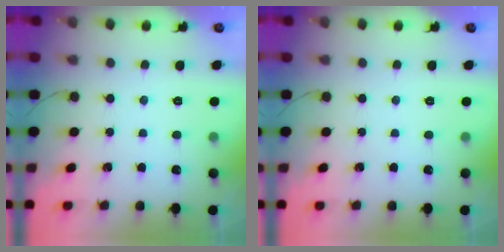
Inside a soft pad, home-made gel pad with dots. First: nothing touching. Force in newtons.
{"total": 0.0}